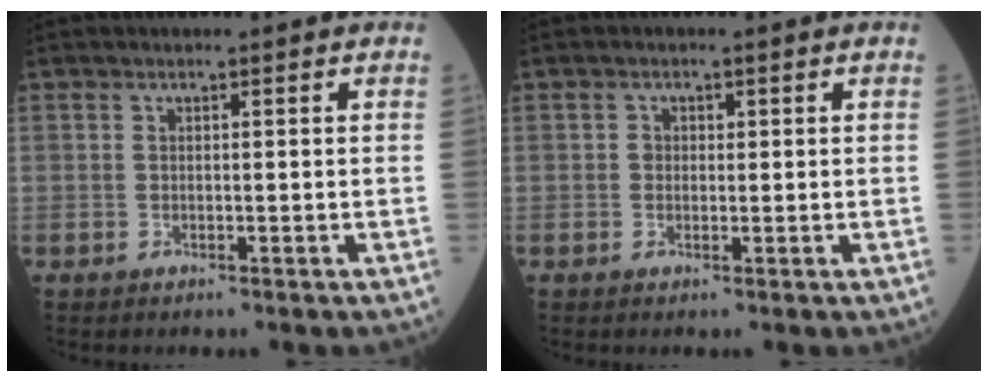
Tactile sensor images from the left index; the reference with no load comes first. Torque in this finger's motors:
{"motor_torque": [-0.07, 0.09, -0.02, 0.00]}